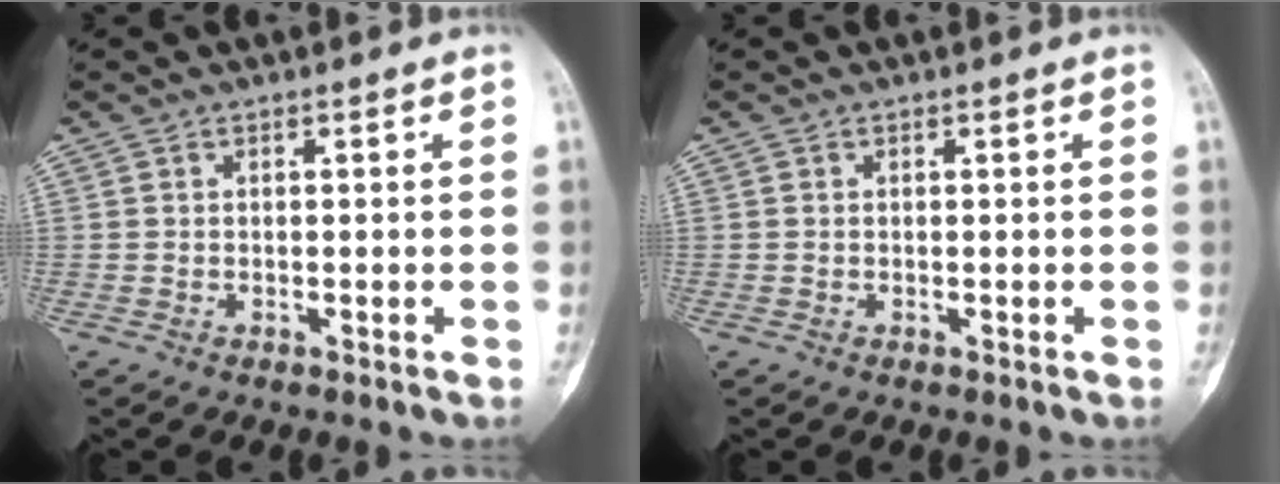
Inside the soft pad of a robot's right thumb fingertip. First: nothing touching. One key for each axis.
{"total": 0.0}